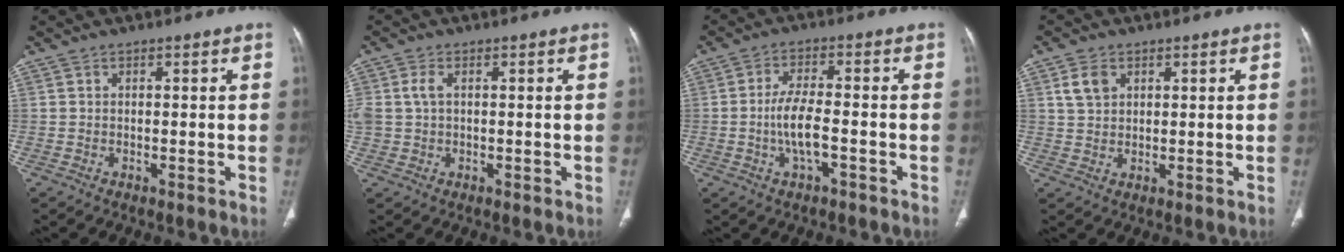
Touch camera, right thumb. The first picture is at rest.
{"total": 3.5, "force": [0.5, 2.3, 2.5], "torque": [-0.068, 0.010, 0.012]}
{"total": 6.0, "force": [-1.8, 2.2, 5.3], "torque": [-0.109, 0.017, -0.032]}
{"total": 4.0, "force": [1.8, 2.8, 2.2], "torque": [-0.036, -0.002, 0.039]}